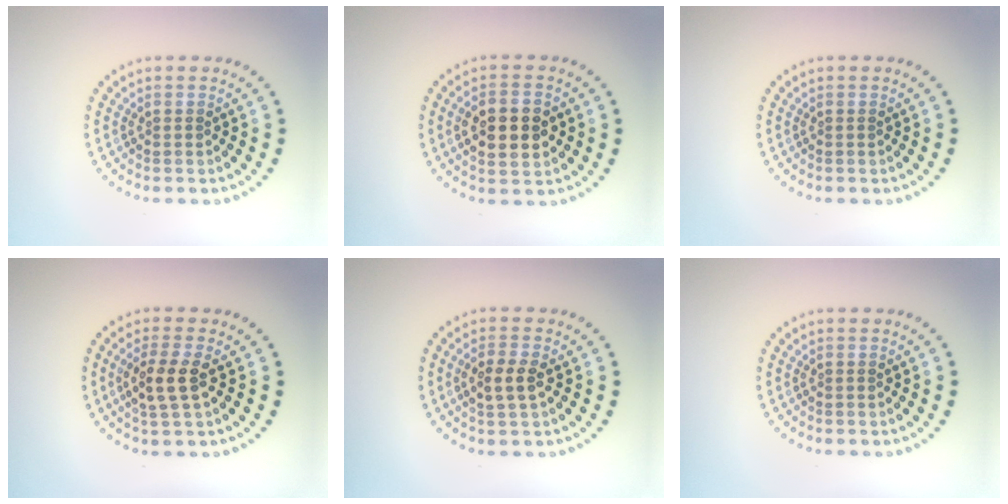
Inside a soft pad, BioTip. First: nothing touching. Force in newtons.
{"total": 5.1, "press": 5.1, "slide": 0.3}
{"total": 0.0}
{"total": 2.9, "press": 2.8, "slide": 0.9}
{"total": 2.5, "press": 2.5, "slide": 0.6}
{"total": 0.0}